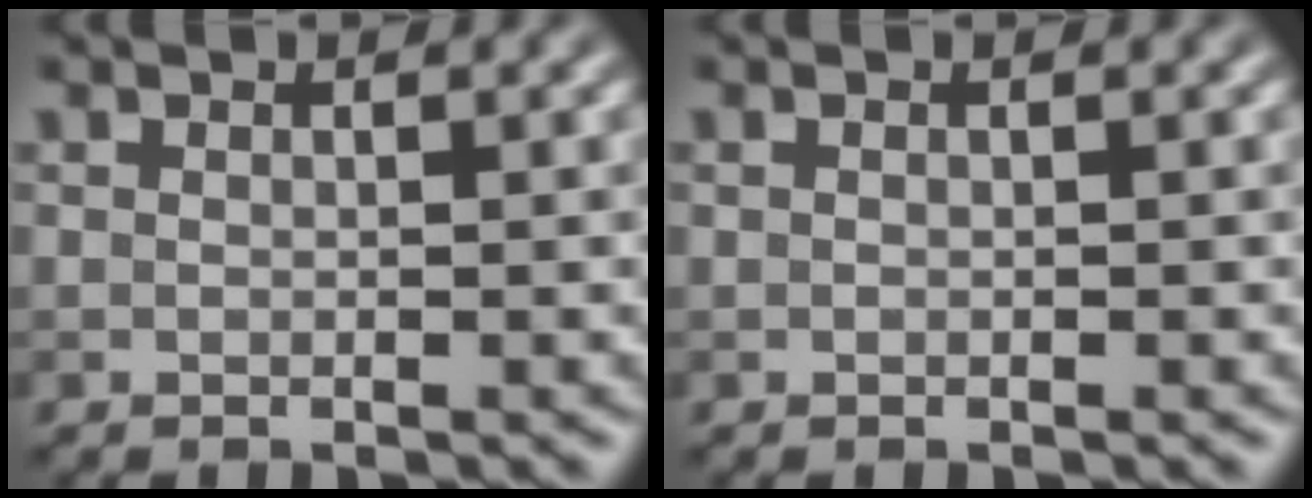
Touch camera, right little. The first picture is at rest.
{"total": 0.0}